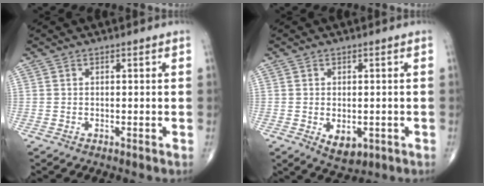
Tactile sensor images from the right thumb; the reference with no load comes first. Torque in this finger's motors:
{"motor_torque": [-0.25, 0.48, -0.11, 0.02, 0.11]}